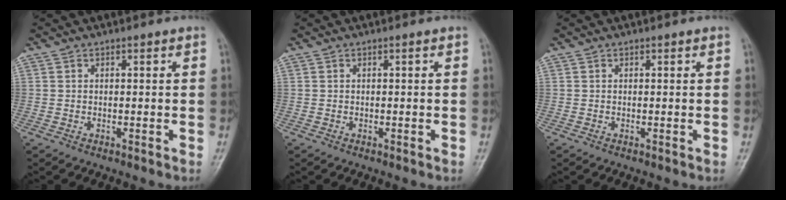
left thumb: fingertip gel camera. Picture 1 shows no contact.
{"total": 0.0}
{"total": 0.0}